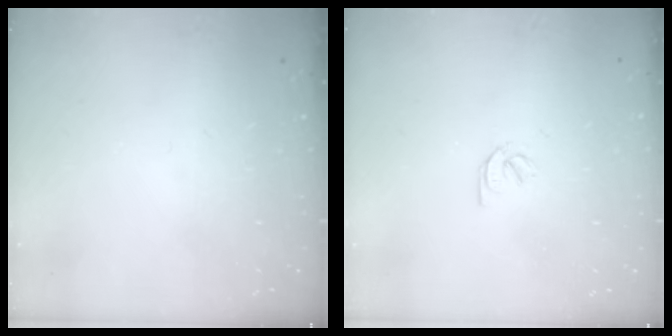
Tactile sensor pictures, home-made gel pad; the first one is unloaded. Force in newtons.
{"total": 2.0, "press": 2.0, "slide": 0.3}